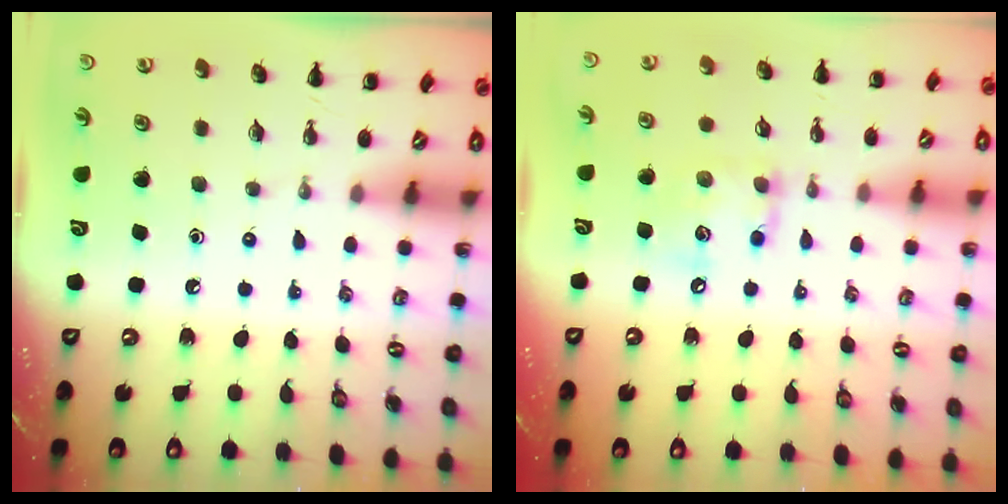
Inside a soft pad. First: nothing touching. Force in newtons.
{"total": 10.3, "press": 10.2, "slide": 0.8}